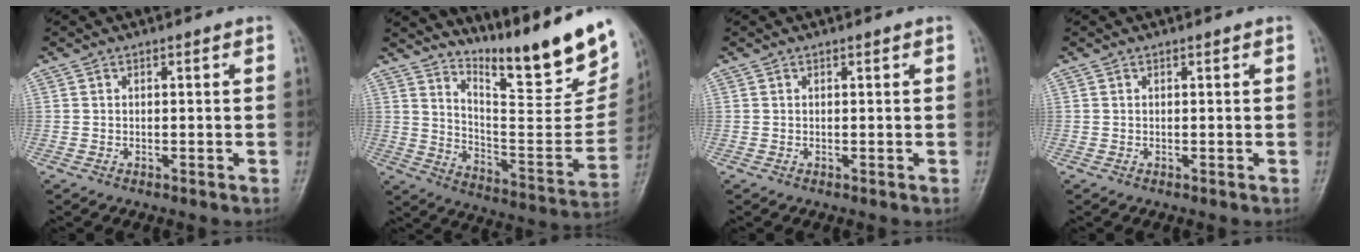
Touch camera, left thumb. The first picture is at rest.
{"total": 21.4, "force": [16.1, 3.6, 13.7], "torque": [-0.177, -0.113, 0.255]}
{"total": 0.0}
{"total": 0.0}